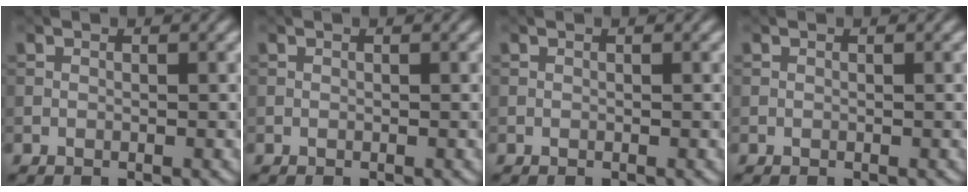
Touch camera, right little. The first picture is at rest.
{"total": 0.0}
{"total": 0.0}
{"total": 0.0}